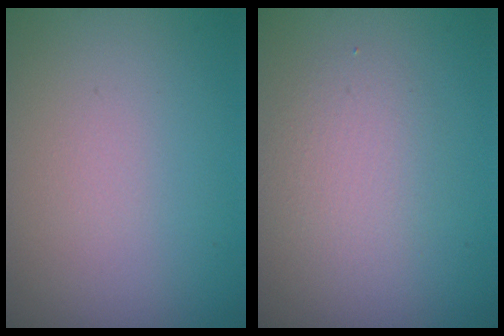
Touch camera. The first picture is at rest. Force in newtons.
{"total": 2.2, "press": 2.2, "slide": 0.2}